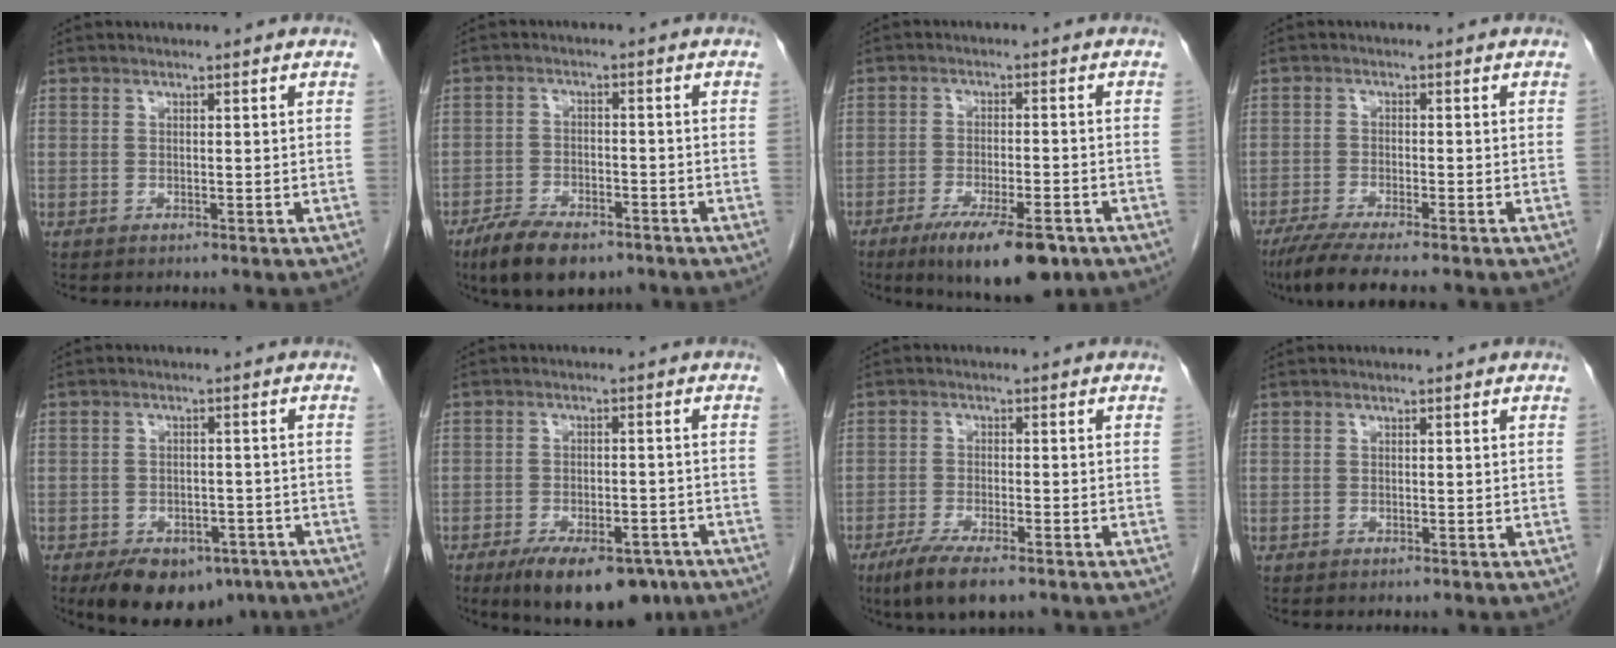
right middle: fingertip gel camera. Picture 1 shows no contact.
{"total": 8.8, "force": [-6.3, 3.5, 5.0], "torque": [-0.088, -0.008, -0.105]}
{"total": 11.4, "force": [-7.4, 2.7, 8.2], "torque": [-0.128, -0.018, -0.115]}
{"total": 7.4, "force": [-5.9, 0.2, 4.4], "torque": [-0.071, -0.019, -0.098]}
{"total": 10.3, "force": [-7.2, 5.2, 5.1], "torque": [-0.070, 0.002, -0.106]}
{"total": 12.7, "force": [-8.9, 5.2, 7.4], "torque": [-0.105, -0.002, -0.132]}
{"total": 7.5, "force": [-5.2, 1.6, 5.2], "torque": [-0.090, -0.016, -0.084]}
{"total": 0.0}